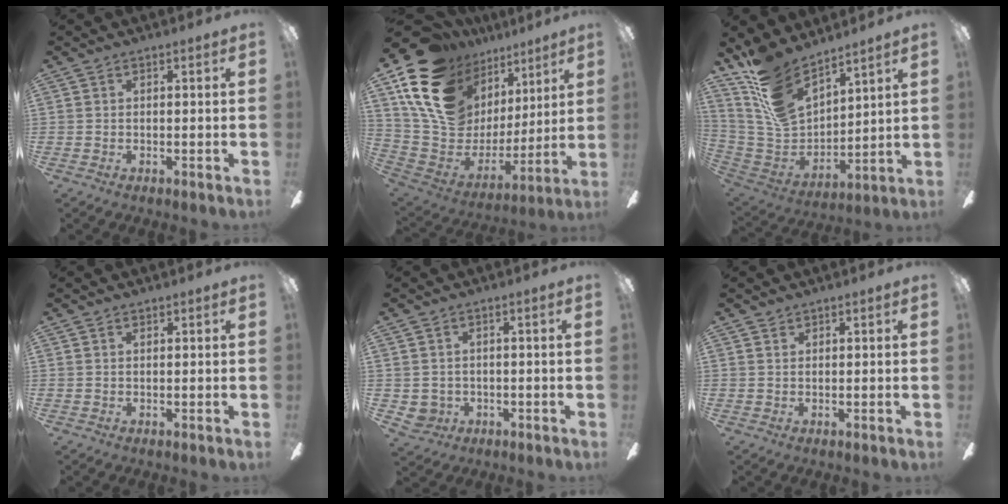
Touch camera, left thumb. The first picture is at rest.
{"total": 20.2, "force": [11.9, 13.1, 9.8], "torque": [-0.210, -0.069, 0.232]}
{"total": 16.4, "force": [12.1, 7.6, 7.9], "torque": [-0.194, -0.081, 0.229]}
{"total": 0.8, "force": [0.6, 0.4, 0.3], "torque": [-0.006, 0.001, 0.012]}
{"total": 2.7, "force": [0.5, 2.6, 0.5], "torque": [-0.023, 0.000, 0.008]}
{"total": 1.1, "force": [0.9, 0.5, 0.2], "torque": [-0.004, 0.001, 0.018]}